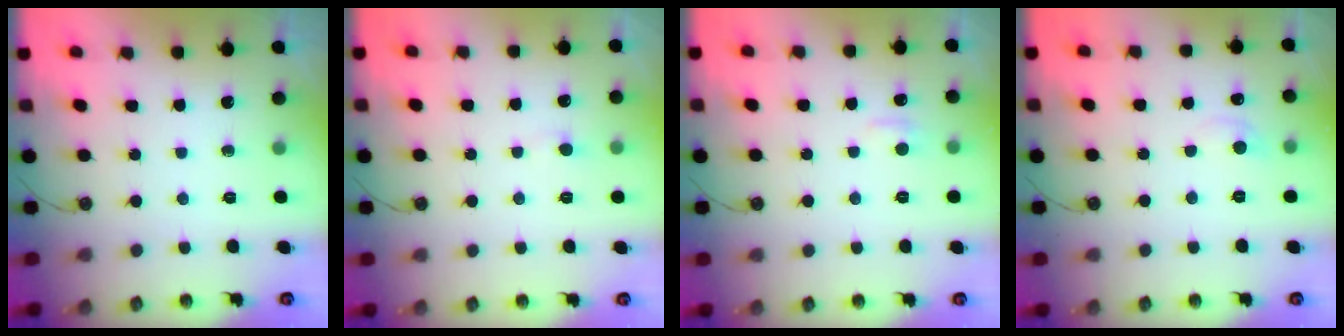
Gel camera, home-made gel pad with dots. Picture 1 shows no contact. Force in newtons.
{"total": 0.7, "press": 0.6, "slide": 0.4}
{"total": 1.4, "press": 1.3, "slide": 0.7}
{"total": 1.1, "press": 0.9, "slide": 0.7}